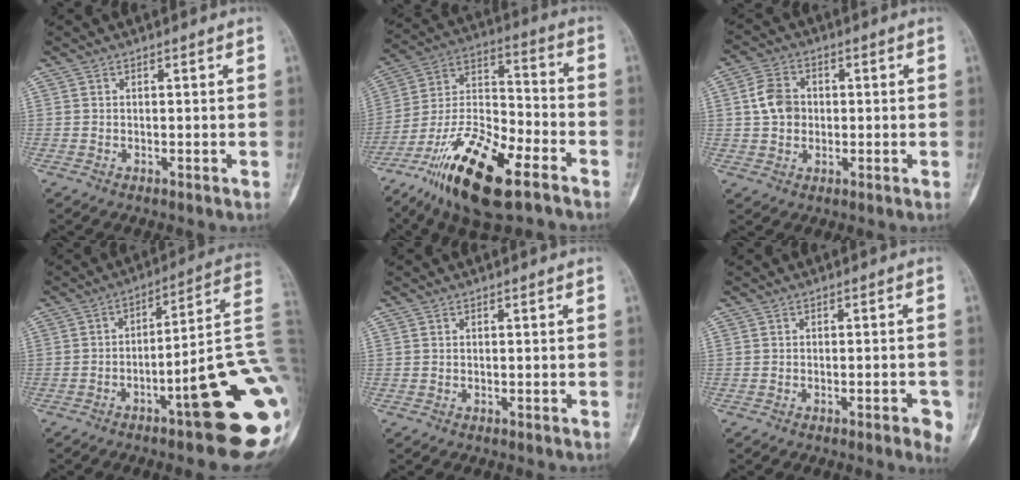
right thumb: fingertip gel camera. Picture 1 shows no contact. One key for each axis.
{"total": 20.6, "fx": -12.7, "fy": 7.1, "fz": 14.7, "tx": -0.282, "ty": 0.062, "tz": -0.229}
{"total": 6.4, "fx": 0.5, "fy": 5.1, "fz": 3.9, "tx": -0.063, "ty": 0.008, "tz": 0.006}
{"total": 19.2, "fx": -6.1, "fy": 3.2, "fz": 17.9, "tx": -0.182, "ty": 0.035, "tz": -0.081}
{"total": 0.0}
{"total": 3.6, "fx": -1.7, "fy": 1.0, "fz": 3.1, "tx": -0.036, "ty": 0.005, "tz": -0.018}